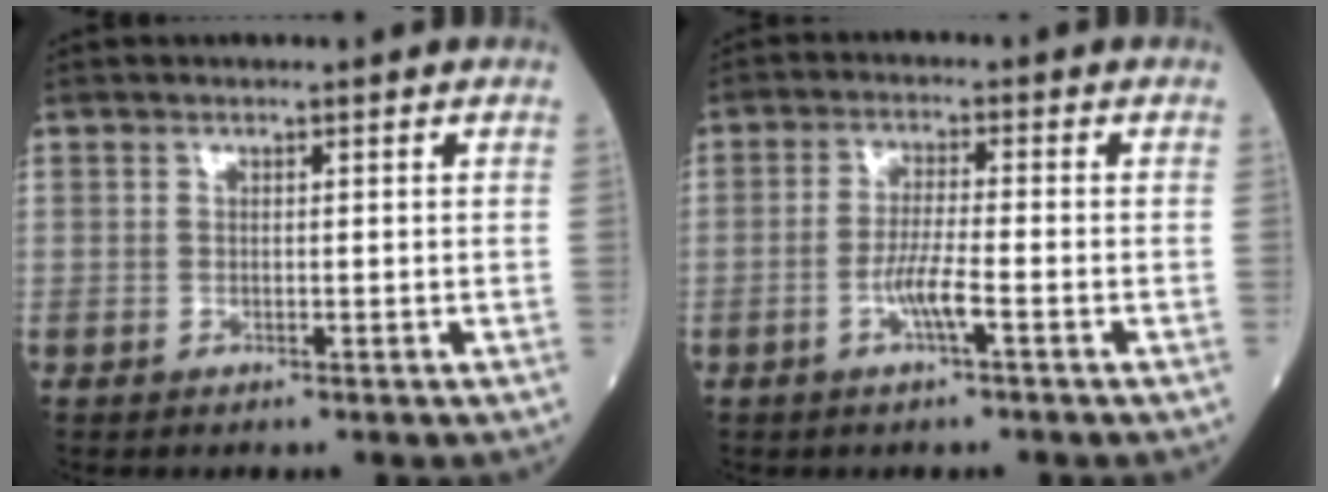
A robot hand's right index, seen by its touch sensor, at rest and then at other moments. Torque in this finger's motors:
{"motor_torque": [0.13, -0.08, 0.17, 0.08]}